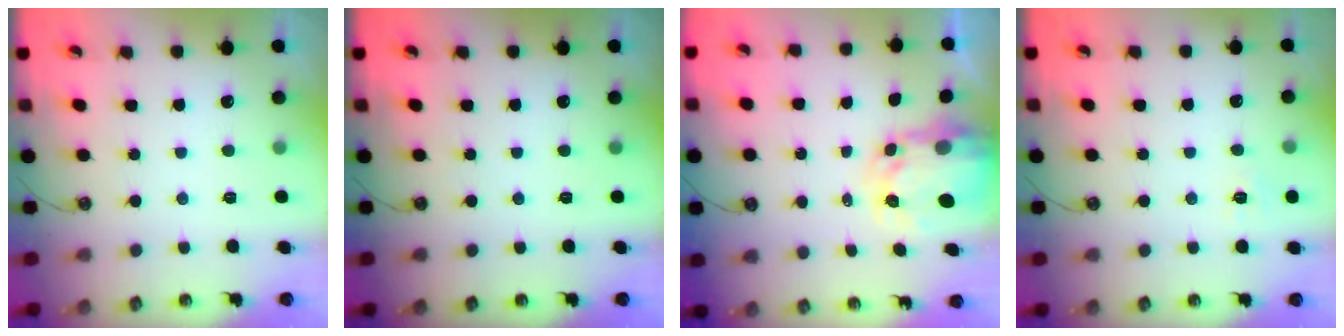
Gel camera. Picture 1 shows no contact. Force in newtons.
{"total": 0.0}
{"total": 5.2, "press": 5.2, "slide": 0.4}
{"total": 6.4, "press": 6.3, "slide": 0.6}